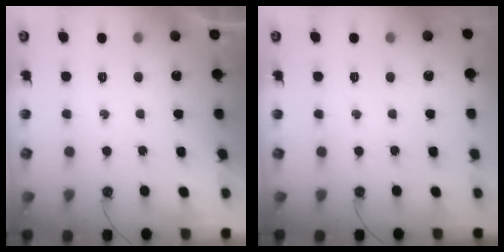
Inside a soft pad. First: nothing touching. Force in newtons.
{"total": 0.0}